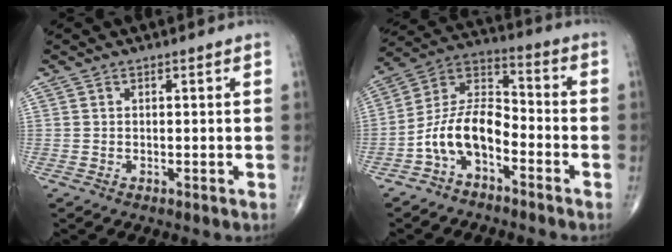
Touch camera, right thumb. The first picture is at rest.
{"total": 11.1, "force": [-5.1, 5.8, 8.0], "torque": [-0.144, 0.069, -0.107]}